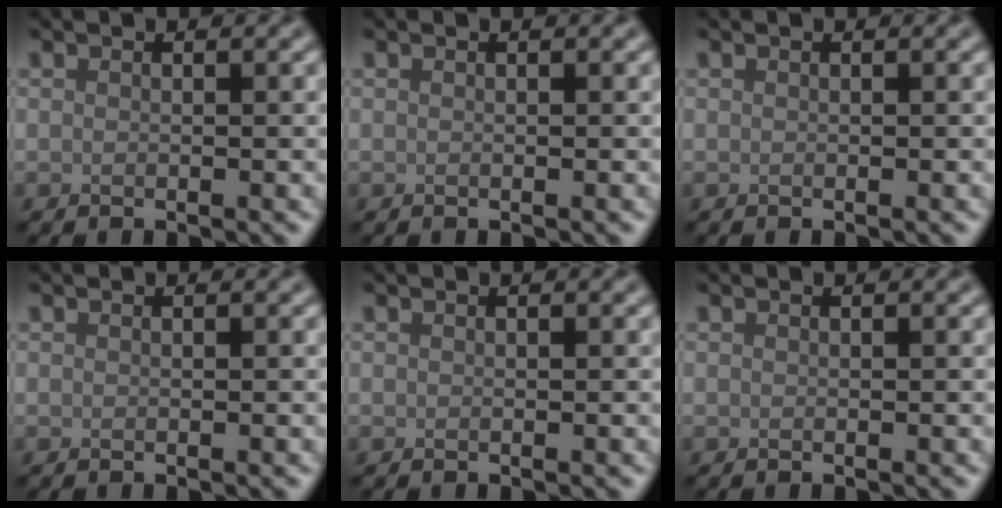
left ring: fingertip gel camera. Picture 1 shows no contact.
{"total": 0.0}
{"total": 0.0}
{"total": 0.0}
{"total": 0.0}
{"total": 0.0}